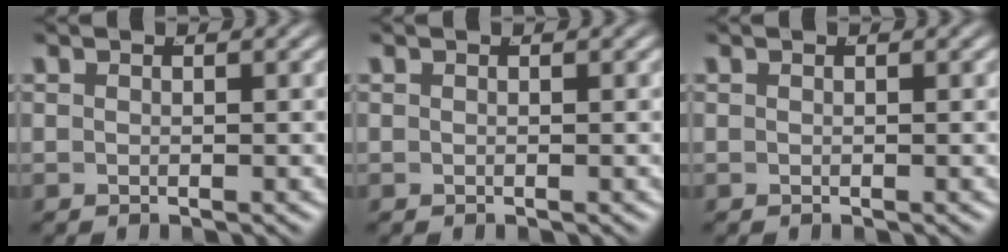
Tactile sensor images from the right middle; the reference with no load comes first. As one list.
[{"total": 0.0}, {"total": 0.0}]